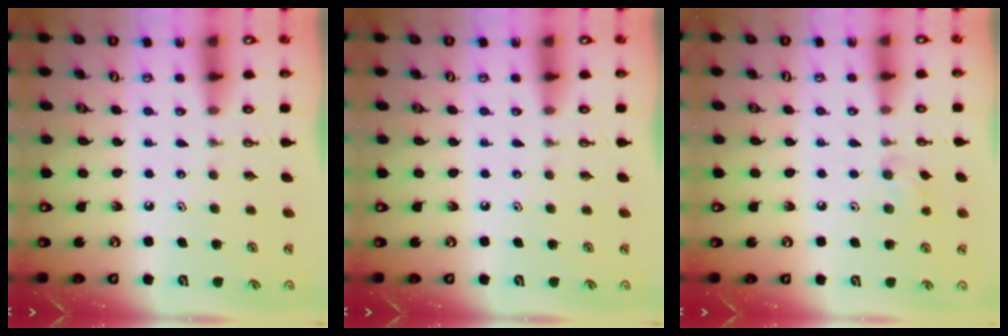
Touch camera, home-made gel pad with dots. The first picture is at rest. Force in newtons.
{"total": 0.0}
{"total": 7.3, "press": 7.3, "slide": 0.6}